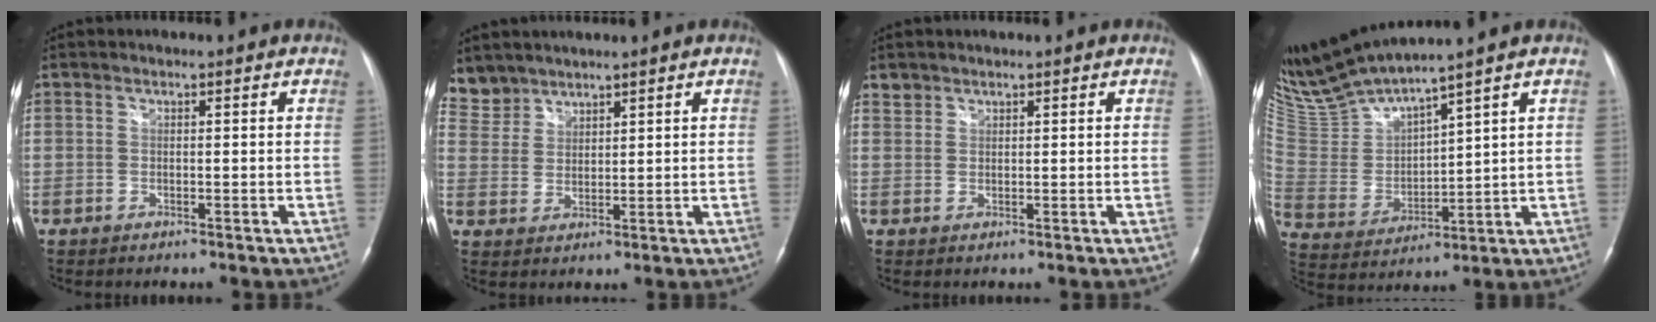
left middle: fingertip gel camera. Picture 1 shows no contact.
{"total": 5.3, "force": [4.7, 2.2, -0.4], "torque": [0.008, 0.008, 0.104]}
{"total": 1.4, "force": [1.2, 0.8, -0.2], "torque": [0.008, 0.006, 0.020]}
{"total": 13.0, "force": [11.9, -0.4, 5.3], "torque": [-0.125, -0.009, 0.250]}